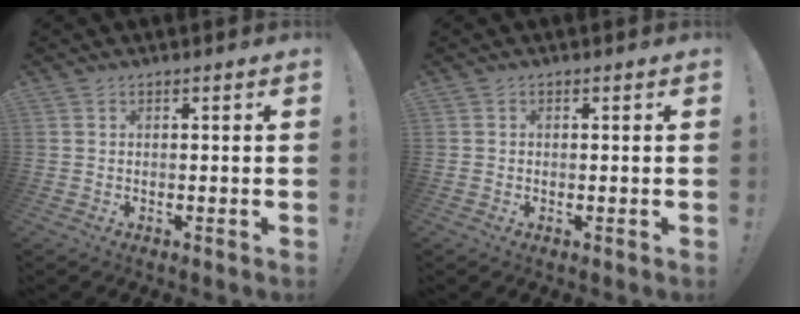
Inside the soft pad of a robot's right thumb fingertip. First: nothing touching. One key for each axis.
{"total": 0.6, "fx": -0.1, "fy": 0.5, "fz": 0.2, "tx": -0.011, "ty": 0.005, "tz": 0.000}